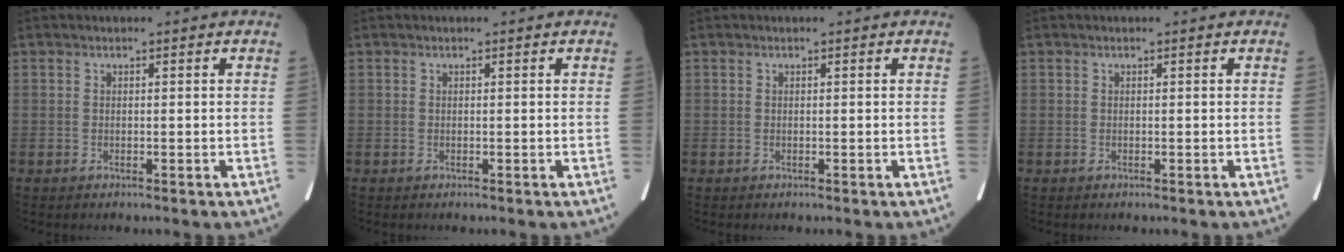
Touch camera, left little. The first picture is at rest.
{"total": 0.0}
{"total": 0.0}
{"total": 0.0}